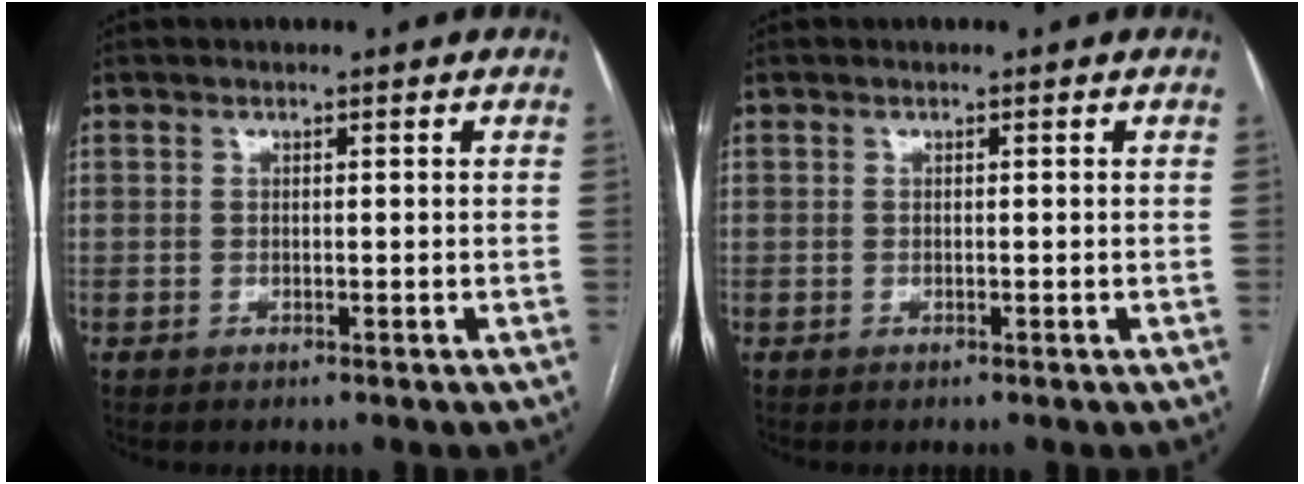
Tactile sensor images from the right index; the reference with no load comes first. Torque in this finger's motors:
{"motor_torque": [0.00, 0.00, 0.00, 0.00]}